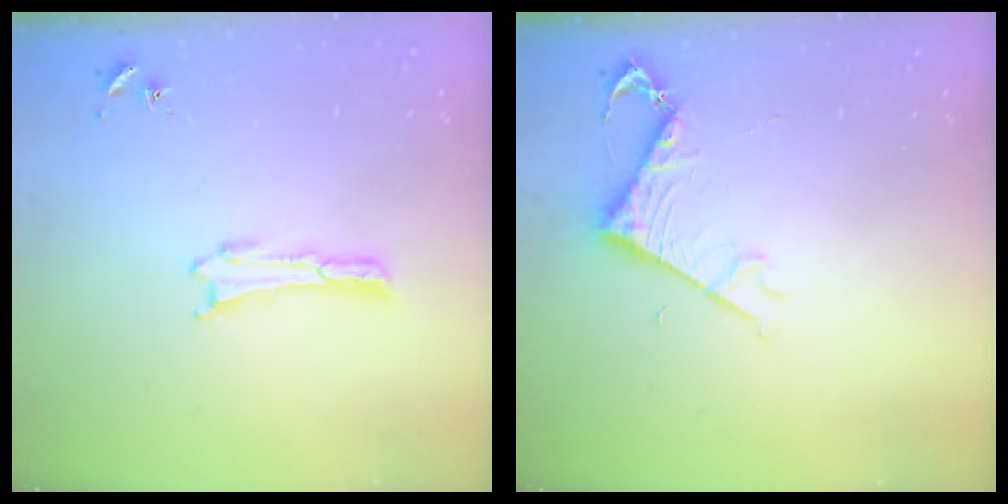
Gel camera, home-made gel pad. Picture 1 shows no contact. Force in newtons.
{"total": 5.3, "press": 5.2, "slide": 0.5}